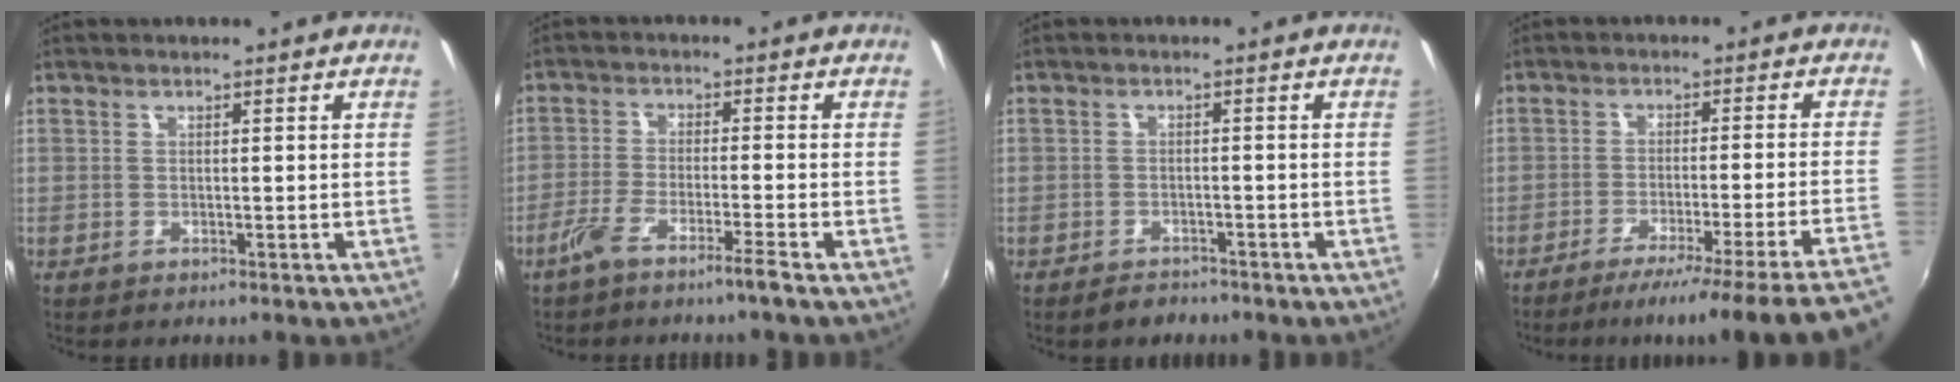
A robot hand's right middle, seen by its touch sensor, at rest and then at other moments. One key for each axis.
{"total": 5.0, "fx": -3.8, "fy": -0.5, "fz": 3.3, "tx": -0.083, "ty": -0.004, "tz": -0.075}
{"total": 2.9, "fx": -2.4, "fy": 1.6, "fz": 0.5, "tx": -0.019, "ty": 0.002, "tz": -0.036}
{"total": 17.5, "fx": -14.8, "fy": -3.9, "fz": 8.4, "tx": -0.100, "ty": -0.060, "tz": -0.211}